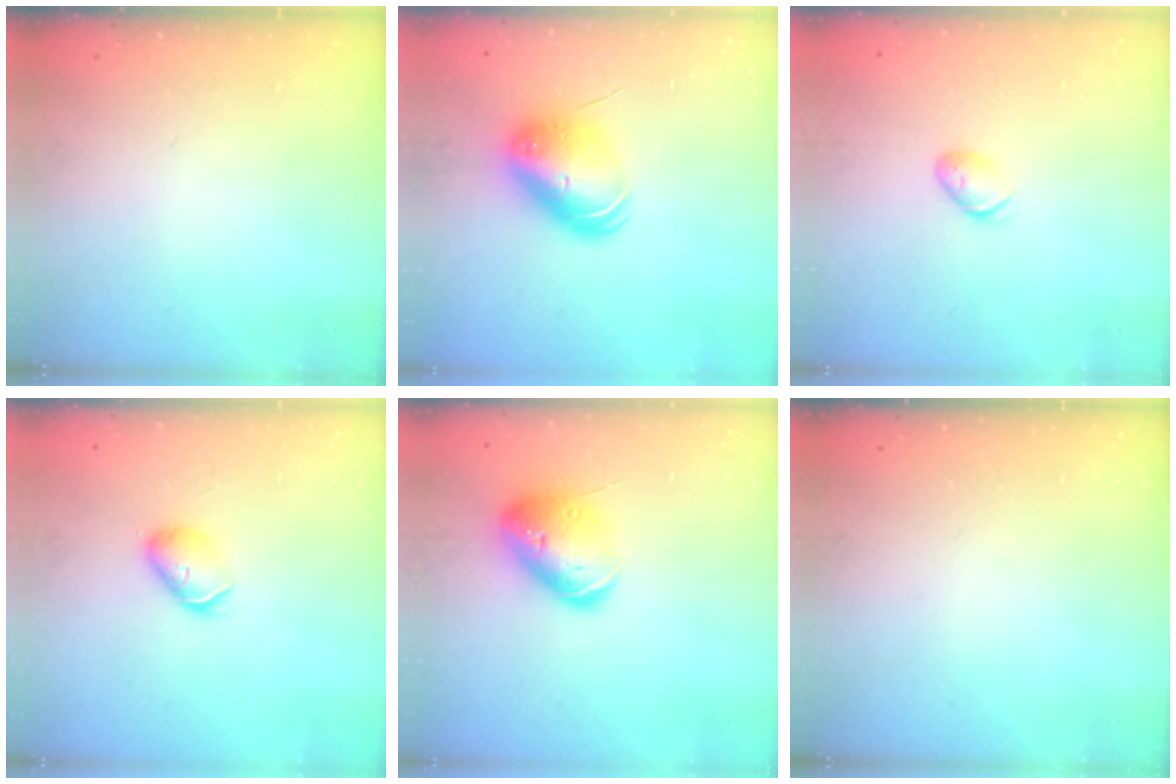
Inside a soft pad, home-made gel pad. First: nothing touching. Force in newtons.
{"total": 10.4, "press": 10.1, "slide": 2.3}
{"total": 5.7, "press": 5.6, "slide": 0.9}
{"total": 6.1, "press": 6.1, "slide": 0.3}
{"total": 15.5, "press": 15.3, "slide": 2.4}
{"total": 0.0}